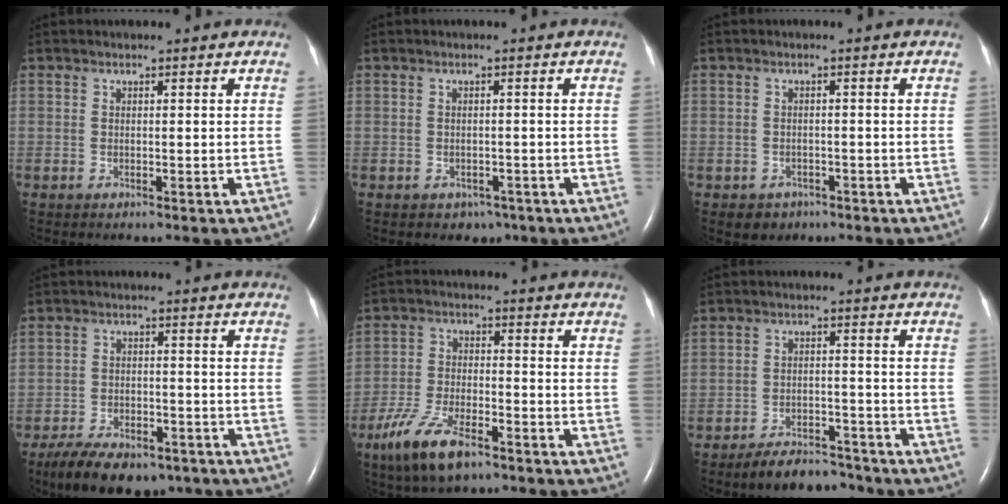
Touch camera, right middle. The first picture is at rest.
{"total": 2.1, "force": [-1.2, 1.6, 0.5], "torque": [-0.006, 0.005, -0.009]}
{"total": 2.4, "force": [-1.4, 2.0, 0.3], "torque": [-0.008, 0.007, -0.014]}
{"total": 12.8, "force": [-9.3, 5.7, 6.7], "torque": [-0.115, -0.006, -0.142]}
{"total": 10.1, "force": [-6.6, 3.3, 6.9], "torque": [-0.148, -0.014, -0.119]}
{"total": 6.6, "force": [-5.7, 2.5, 2.1], "torque": [-0.039, -0.003, -0.094]}